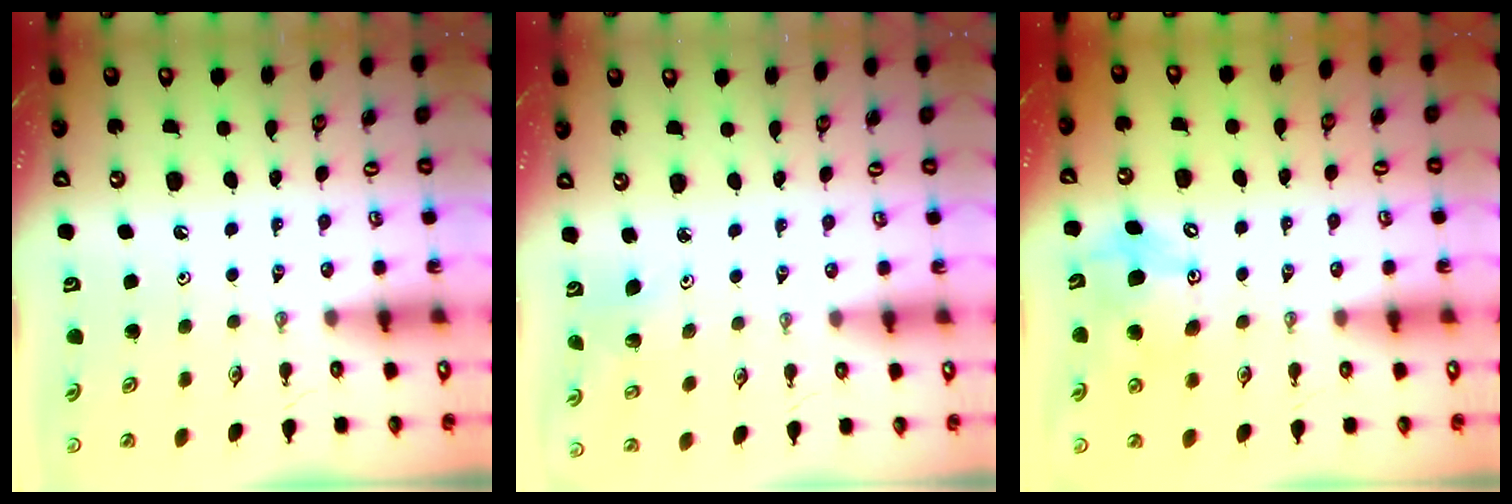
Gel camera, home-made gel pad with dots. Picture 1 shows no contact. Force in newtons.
{"total": 1.9, "press": 1.9, "slide": 0.1}
{"total": 11.9, "press": 11.5, "slide": 2.9}